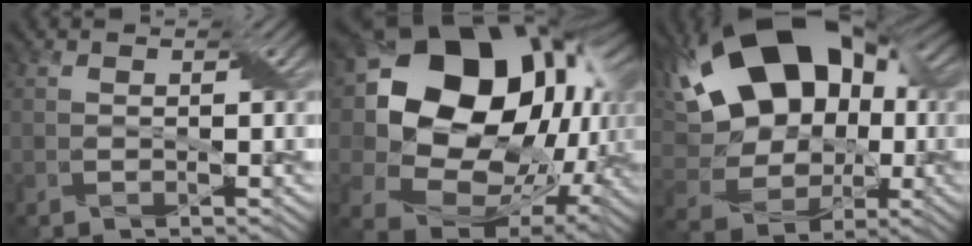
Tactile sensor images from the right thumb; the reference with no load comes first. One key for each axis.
{"total": 21.4, "fx": 4.3, "fy": 16.9, "fz": 12.4, "tx": -0.283, "ty": -0.003, "tz": 0.107}
{"total": 19.2, "fx": 4.7, "fy": 12.6, "fz": 13.7, "tx": -0.258, "ty": 0.029, "tz": 0.075}